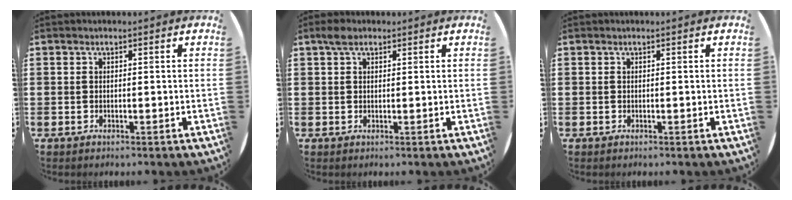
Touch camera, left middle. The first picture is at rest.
{"total": 1.8, "force": [1.3, 0.9, 0.9], "torque": [-0.012, 0.002, 0.022]}
{"total": 0.0}